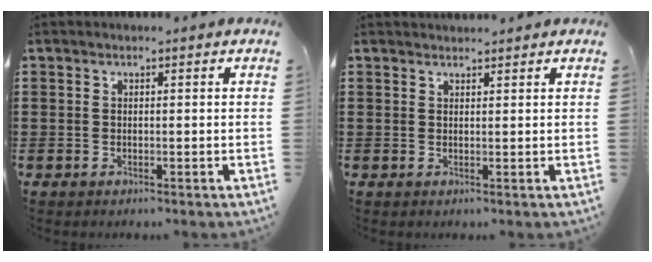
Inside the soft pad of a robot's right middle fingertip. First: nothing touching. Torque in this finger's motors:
{"motor_torque": [-0.01, -0.24, 0.04, 0.01]}